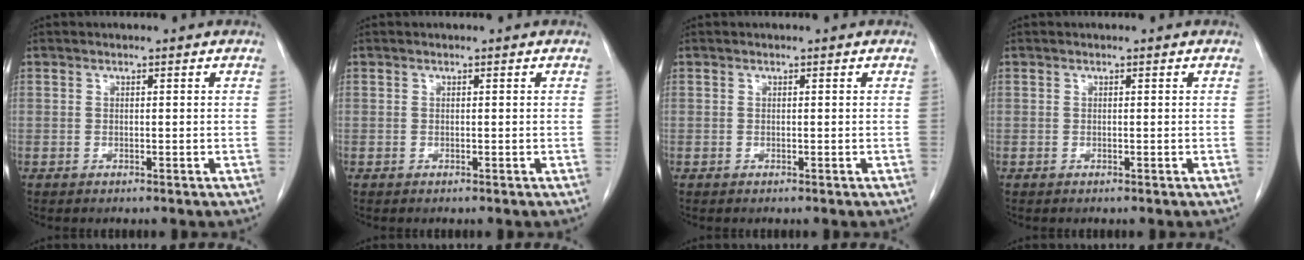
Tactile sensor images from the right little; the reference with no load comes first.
{"total": 0.0}
{"total": 0.0}
{"total": 0.0}